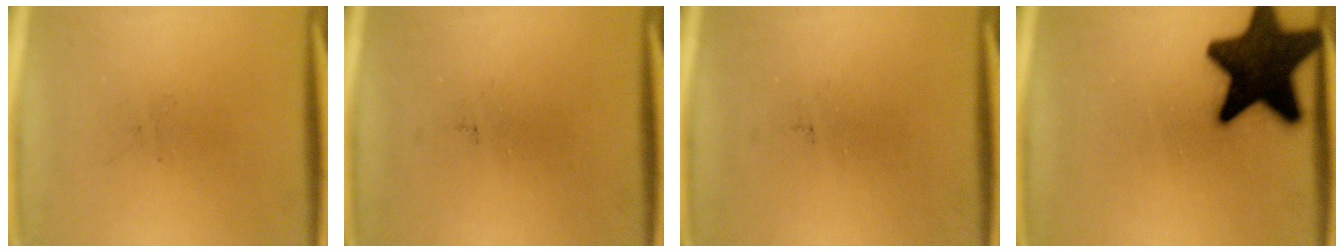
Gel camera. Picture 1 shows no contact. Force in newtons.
{"total": 0.0}
{"total": 0.0}
{"total": 18.0}